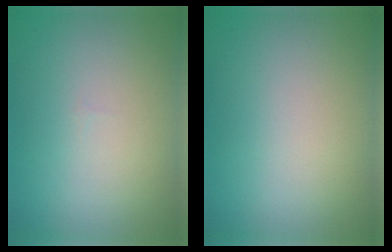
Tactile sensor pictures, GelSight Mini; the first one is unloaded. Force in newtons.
{"total": 0.0}